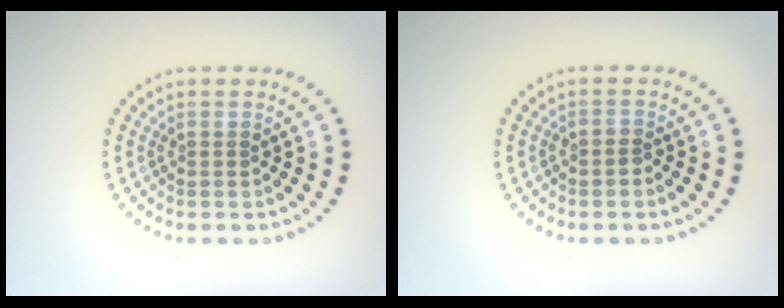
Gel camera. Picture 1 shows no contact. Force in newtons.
{"total": 0.6, "press": 0.4, "slide": 0.5}